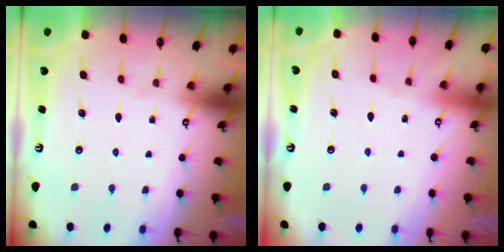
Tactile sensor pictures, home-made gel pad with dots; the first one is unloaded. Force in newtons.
{"total": 0.8, "press": 0.7, "slide": 0.3}